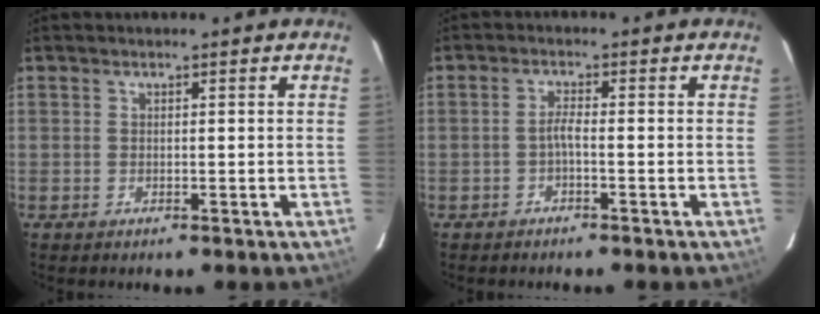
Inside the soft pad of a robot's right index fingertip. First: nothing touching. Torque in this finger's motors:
{"motor_torque": [0.33, -0.29, 0.20, 0.06]}